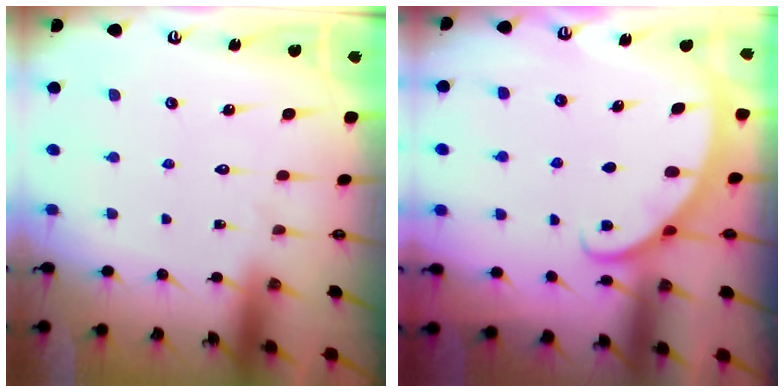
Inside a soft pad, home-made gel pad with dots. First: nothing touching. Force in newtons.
{"total": 4.0, "press": 4.0, "slide": 0.1}